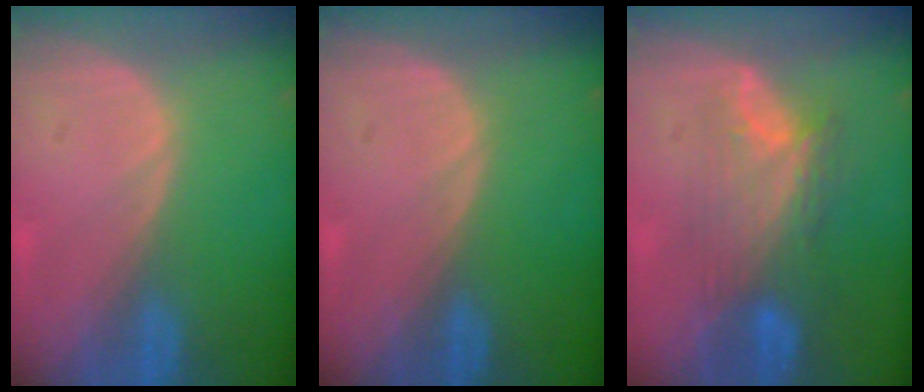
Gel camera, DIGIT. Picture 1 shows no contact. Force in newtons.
{"total": 0.0}
{"total": 7.6, "press": 7.3, "slide": 2.3}